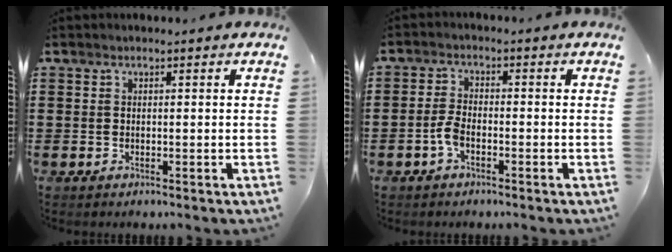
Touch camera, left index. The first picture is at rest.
{"total": 3.2, "force": [-1.3, 1.3, 2.7], "torque": [-0.070, -0.002, -0.031]}